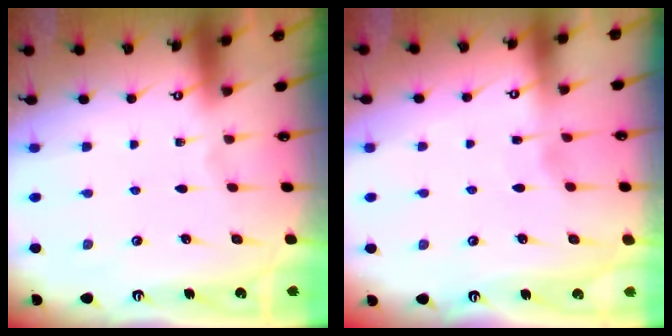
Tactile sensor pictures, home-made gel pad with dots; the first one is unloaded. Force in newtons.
{"total": 2.6, "press": 2.5, "slide": 0.2}